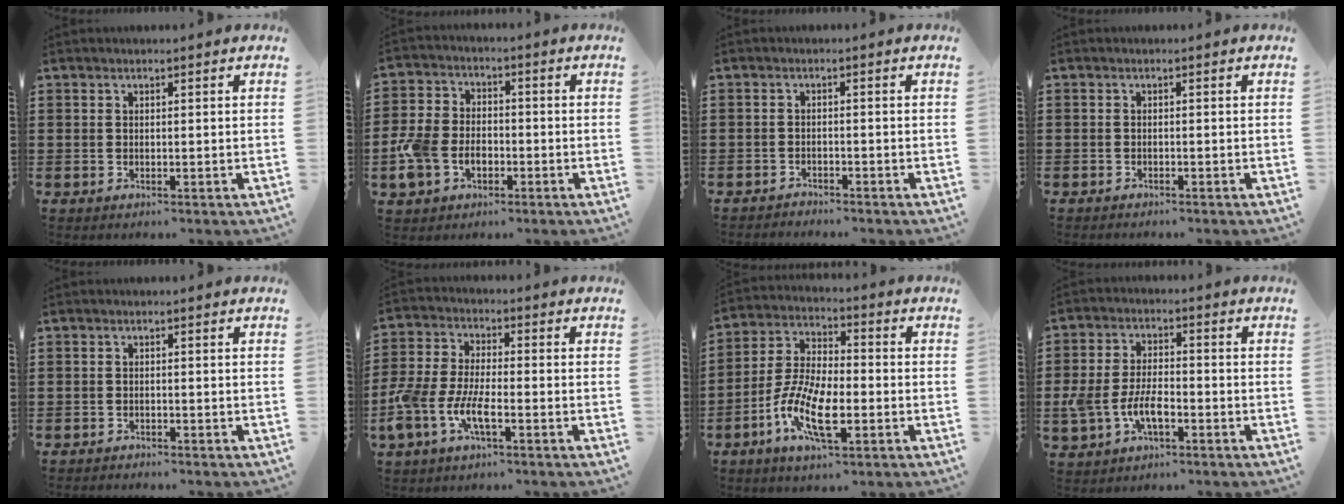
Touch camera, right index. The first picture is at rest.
{"total": 6.2, "force": [-2.2, 4.5, 3.6], "torque": [-0.109, -0.001, -0.052]}
{"total": 1.5, "force": [-1.4, 0.2, -0.2], "torque": [-0.002, 0.006, -0.033]}
{"total": 0.7, "force": [-0.7, 0.2, -0.1], "torque": [0.000, 0.003, -0.016]}
{"total": 1.1, "force": [-1.0, 0.2, -0.1], "torque": [-0.001, 0.005, -0.023]}
{"total": 6.7, "force": [-3.5, 2.1, 5.3], "torque": [-0.145, -0.015, -0.073]}
{"total": 10.2, "force": [-4.1, 3.9, 8.5], "torque": [-0.197, -0.009, -0.081]}
{"total": 6.6, "force": [-2.4, 3.5, 5.1], "torque": [-0.127, -0.001, -0.052]}